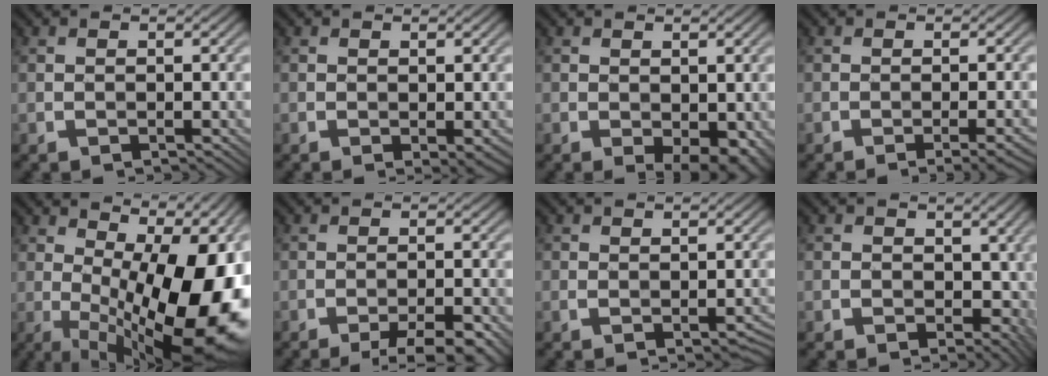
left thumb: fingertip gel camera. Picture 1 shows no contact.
{"total": 0.7, "force": [-0.1, 0.2, 0.7], "torque": [-0.013, -0.003, -0.002]}
{"total": 3.5, "force": [-1.1, 2.0, 2.7], "torque": [-0.033, -0.008, -0.010]}
{"total": 2.4, "force": [-1.2, 0.3, 2.1], "torque": [-0.026, 0.010, -0.026]}
{"total": 20.4, "force": [-0.4, 8.5, 18.6], "torque": [-0.218, 0.010, -0.009]}
{"total": 5.3, "force": [-3.5, 0.9, 3.9], "torque": [-0.054, 0.011, -0.048]}
{"total": 1.6, "force": [-0.7, 0.7, 1.3], "torque": [-0.020, -0.004, -0.009]}
{"total": 5.2, "force": [-0.3, 3.9, 3.4], "torque": [-0.038, -0.014, -0.002]}